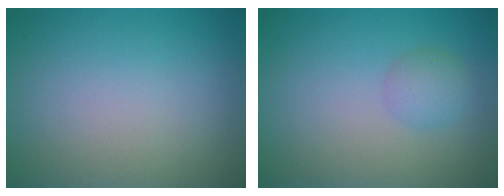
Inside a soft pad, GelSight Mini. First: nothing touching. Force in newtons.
{"total": 1.6, "press": 1.6, "slide": 0.1}